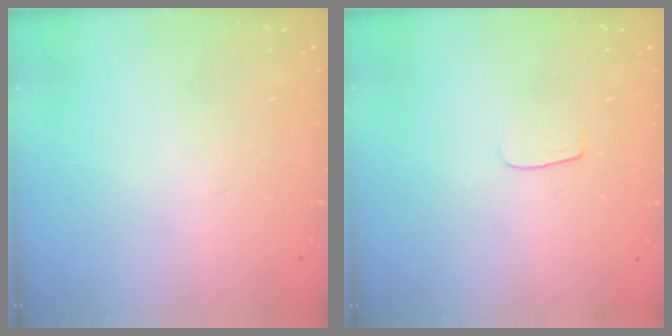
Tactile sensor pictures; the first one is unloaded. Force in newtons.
{"total": 3.0, "press": 3.0, "slide": 0.4}